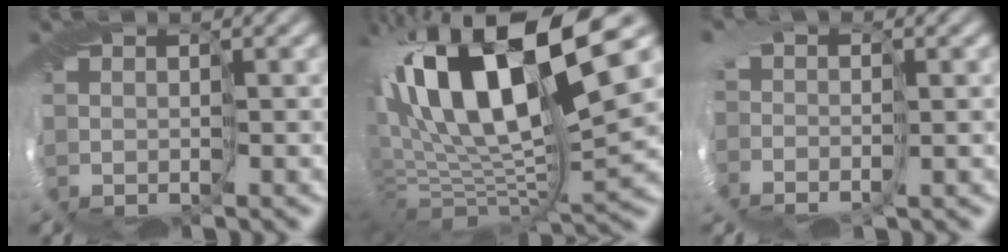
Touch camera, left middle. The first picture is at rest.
{"total": 16.7, "force": [5.4, 6.2, 14.5], "torque": [-0.263, 0.021, 0.089]}
{"total": 2.6, "force": [-0.8, 1.8, 1.8], "torque": [-0.025, 0.003, -0.018]}